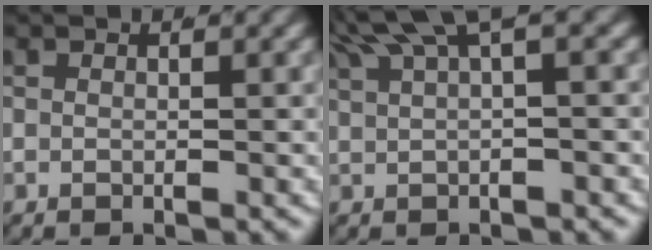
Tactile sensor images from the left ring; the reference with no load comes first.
{"total": 4.8, "force": [3.1, 1.1, 3.4], "torque": [-0.045, 0.018, 0.054]}